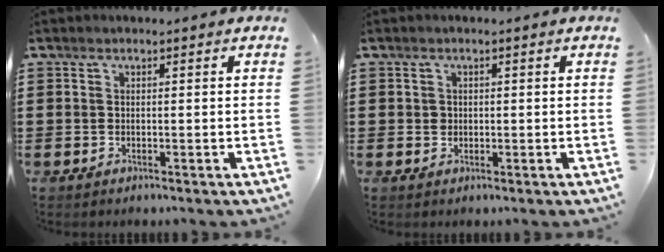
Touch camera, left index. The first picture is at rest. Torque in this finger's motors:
{"motor_torque": [0.13, 0.21, 0.15, 0.00]}